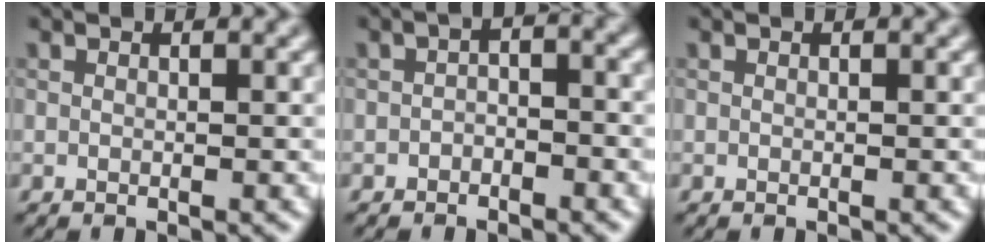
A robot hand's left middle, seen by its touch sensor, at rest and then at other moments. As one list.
[{"total": 1.7, "force": [-0.9, 0.9, 1.2], "torque": [-0.022, 0.006, -0.019]}, {"total": 0.0}]